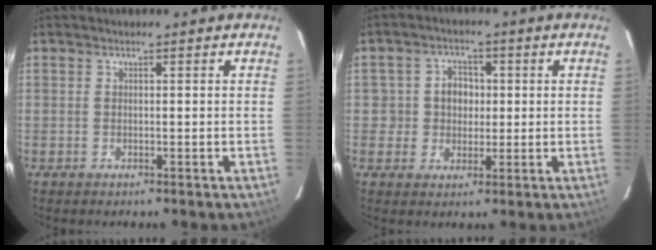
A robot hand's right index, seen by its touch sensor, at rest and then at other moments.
{"total": 5.3, "force": [-0.1, 5.1, 1.5], "torque": [-0.020, 0.020, 0.000]}